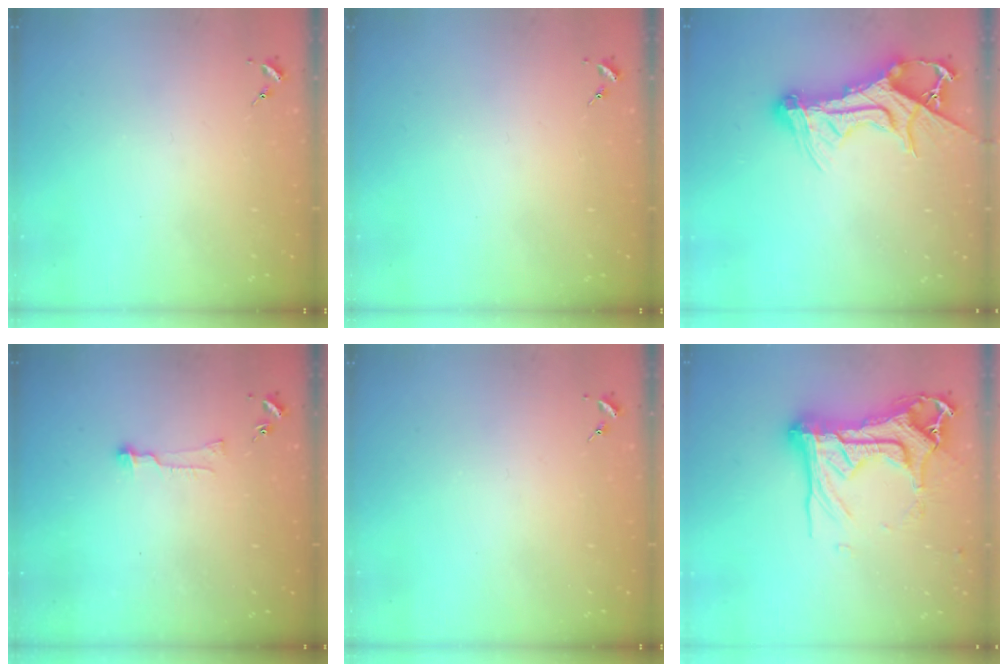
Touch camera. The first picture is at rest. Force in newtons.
{"total": 0.0}
{"total": 15.5, "press": 15.4, "slide": 1.4}
{"total": 5.9, "press": 5.9, "slide": 0.5}
{"total": 0.0}
{"total": 20.8, "press": 20.6, "slide": 2.4}